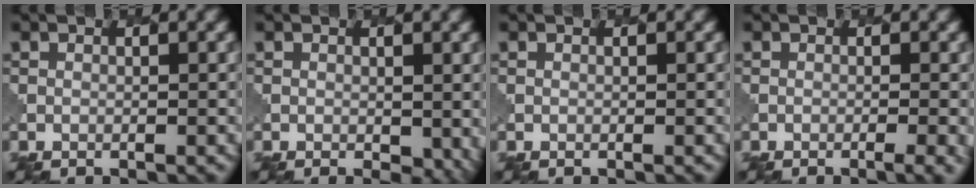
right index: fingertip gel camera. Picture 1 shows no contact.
{"total": 3.4, "force": [-0.1, 1.9, 2.8], "torque": [-0.035, -0.007, 0.005]}
{"total": 0.0}
{"total": 2.4, "force": [-0.9, 0.7, 2.1], "torque": [-0.019, 0.001, -0.012]}